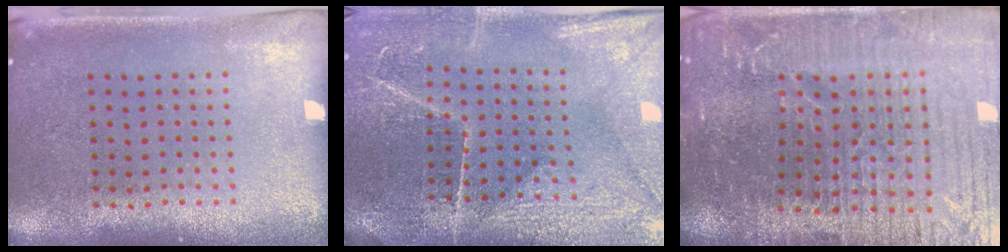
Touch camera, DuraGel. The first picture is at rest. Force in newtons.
{"total": 3.9, "press": 3.7, "slide": 1.3}
{"total": 6.3, "press": 5.6, "slide": 2.7}